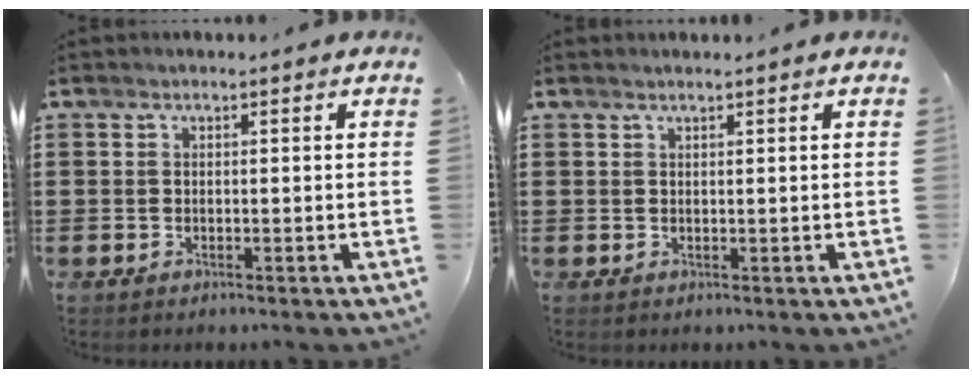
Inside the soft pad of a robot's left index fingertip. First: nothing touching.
{"total": 0.7, "force": [0.5, -0.1, 0.4], "torque": [-0.007, -0.002, 0.011]}